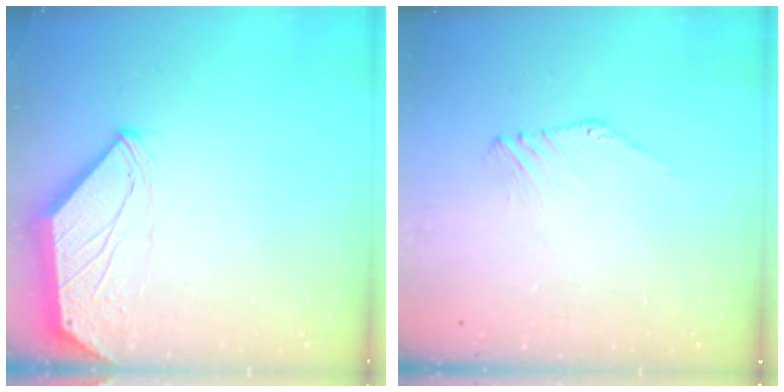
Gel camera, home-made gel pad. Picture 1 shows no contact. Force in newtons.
{"total": 0.0}